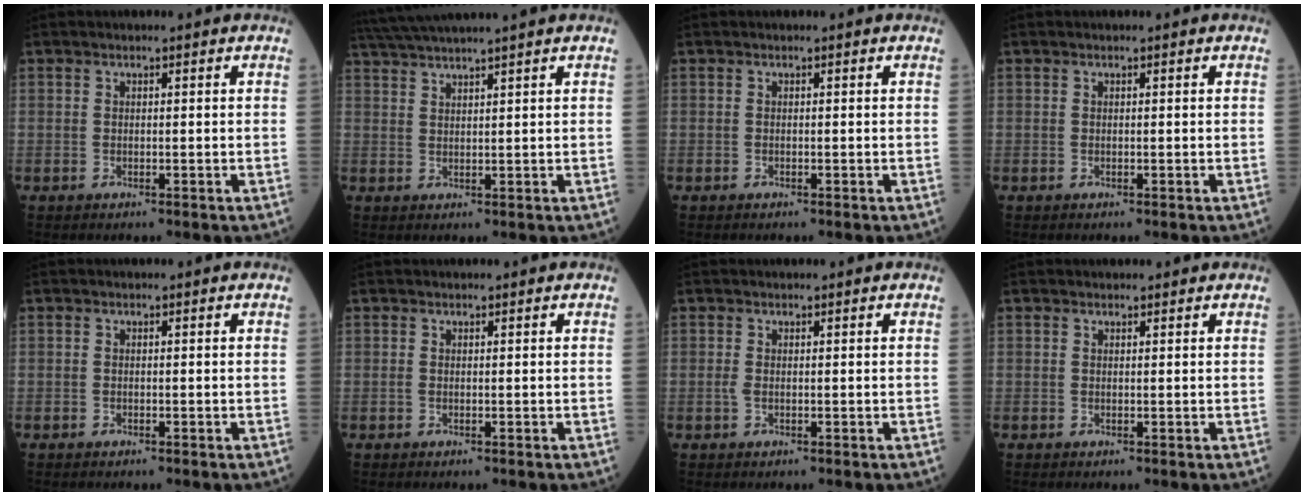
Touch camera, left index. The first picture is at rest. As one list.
[{"total": 8.2, "force": [7.2, -1.6, 3.5], "torque": [-0.062, 0.026, 0.119]}, {"total": 0.0}, {"total": 0.0}, {"total": 0.0}, {"total": 1.0, "force": [0.9, 0.2, 0.4], "torque": [-0.012, 0.022, 0.014]}, {"total": 0.7, "force": [0.2, 0.3, 0.6], "torque": [-0.021, 0.007, 0.001]}, {"total": 1.0, "force": [0.8, 0.6, 0.0], "torque": [-0.002, 0.008, 0.008]}]